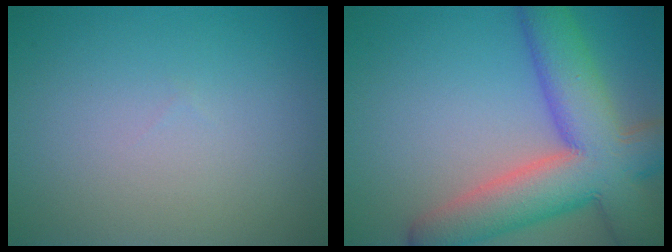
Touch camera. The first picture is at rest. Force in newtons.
{"total": 11.1, "press": 11.1, "slide": 0.7}